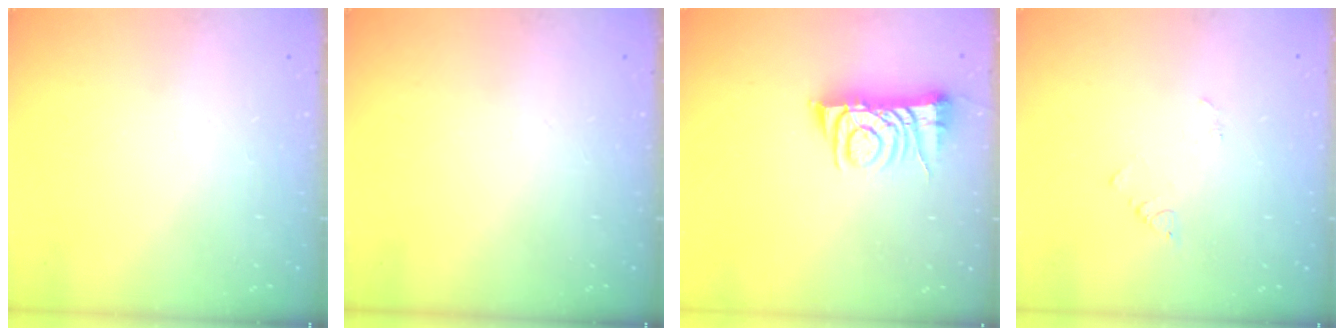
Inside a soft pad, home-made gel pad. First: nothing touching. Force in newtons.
{"total": 0.0}
{"total": 7.0, "press": 7.0, "slide": 0.9}
{"total": 2.9, "press": 2.9, "slide": 0.3}